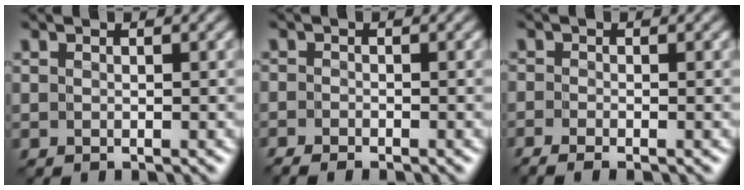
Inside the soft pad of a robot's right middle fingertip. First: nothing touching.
{"total": 1.5, "force": [-1.4, 0.2, 0.4], "torque": [-0.008, -0.002, -0.034]}
{"total": 1.9, "force": [-1.6, 0.3, 1.0], "torque": [-0.021, -0.003, -0.037]}